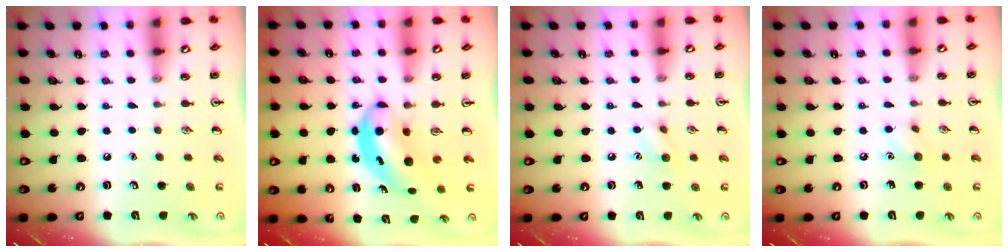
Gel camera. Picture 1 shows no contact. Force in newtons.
{"total": 6.1, "press": 6.0, "slide": 1.2}
{"total": 6.2, "press": 6.0, "slide": 1.5}
{"total": 5.1, "press": 4.8, "slide": 1.7}